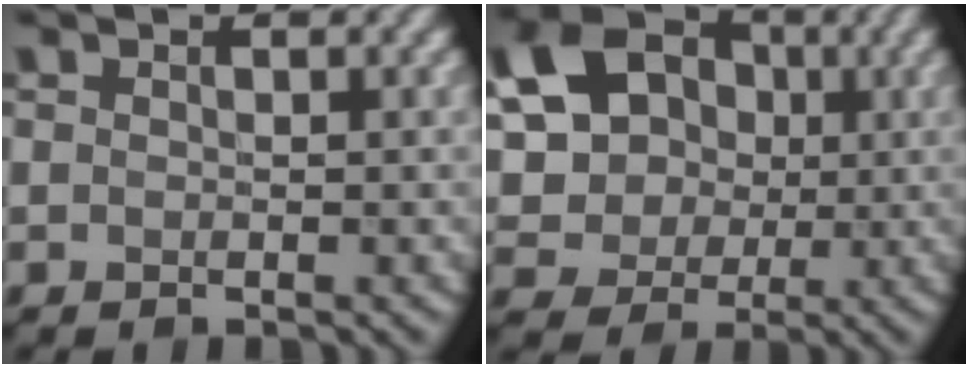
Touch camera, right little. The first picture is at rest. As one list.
[{"total": 13.1, "force": [3.0, 11.3, 6.0], "torque": [-0.169, 0.021, 0.056]}]